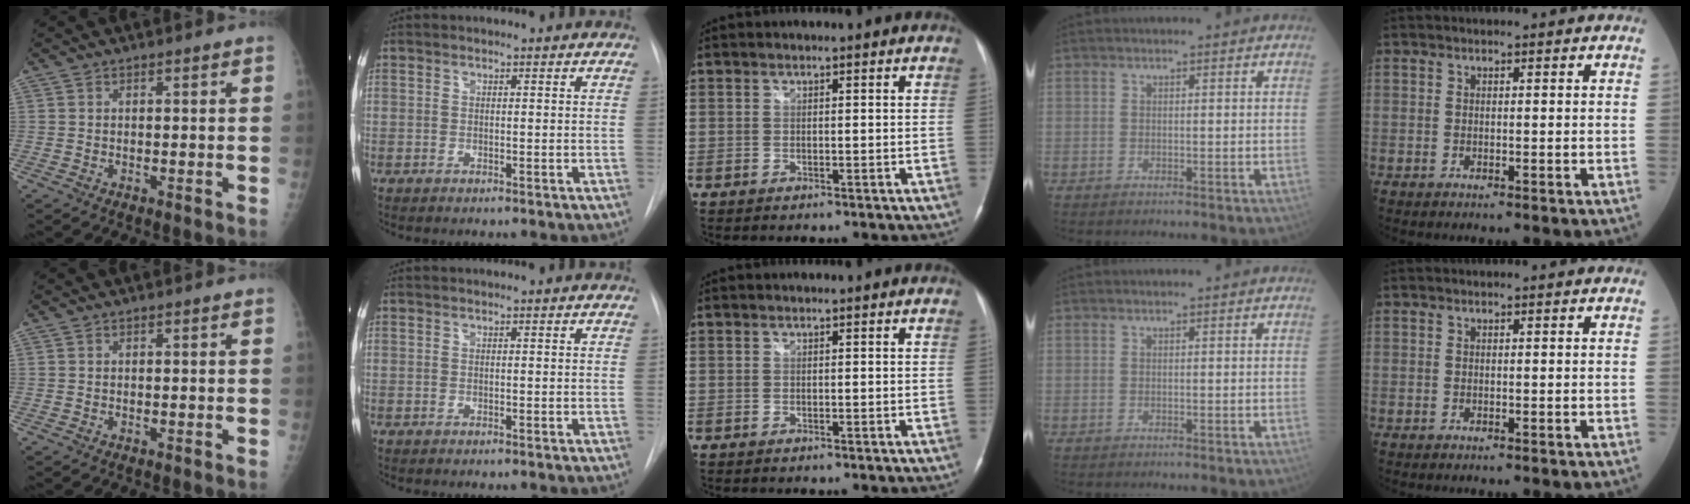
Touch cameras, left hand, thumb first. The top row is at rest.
{}